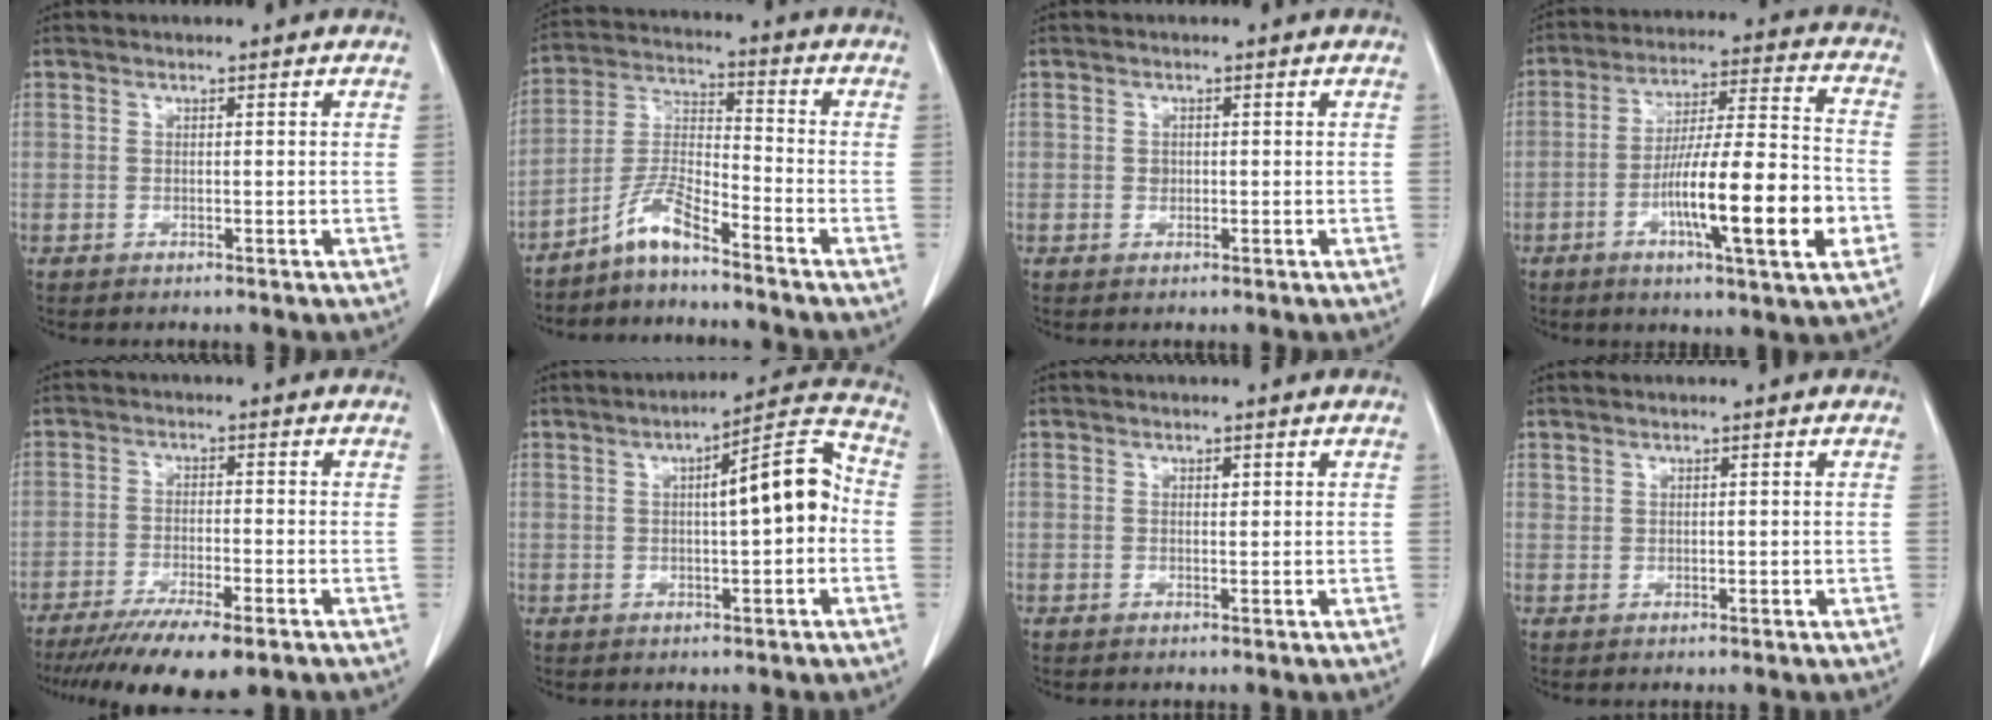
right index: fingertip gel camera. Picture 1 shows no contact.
{"total": 6.6, "force": [-5.3, 0.5, 3.9], "torque": [-0.091, -0.001, -0.106]}
{"total": 0.9, "force": [0.0, 0.8, 0.4], "torque": [-0.008, 0.001, 0.001]}
{"total": 17.0, "force": [-5.1, 1.4, 16.1], "torque": [-0.272, -0.005, -0.083]}
{"total": 11.4, "force": [-8.3, 1.7, 7.7], "torque": [-0.115, -0.023, -0.128]}
{"total": 9.6, "force": [0.3, 1.9, 9.4], "torque": [-0.131, 0.032, 0.004]}
{"total": 0.6, "force": [0.3, 0.4, 0.4], "torque": [-0.006, 0.000, 0.005]}
{"total": 0.7, "force": [0.5, 0.4, 0.2], "torque": [-0.001, -0.001, 0.012]}